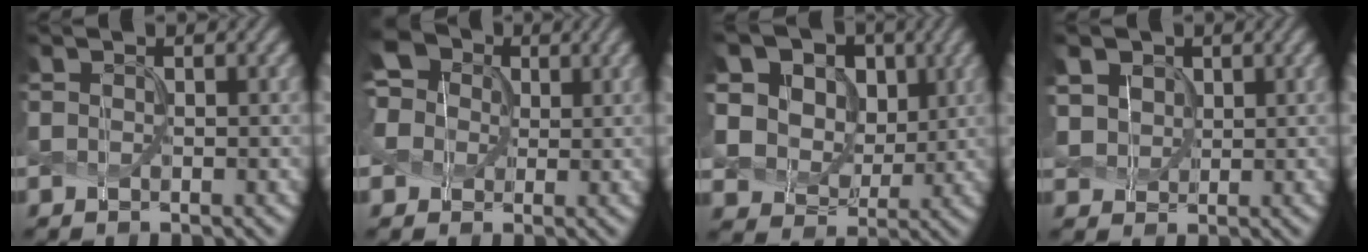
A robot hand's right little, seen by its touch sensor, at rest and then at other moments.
{"total": 8.1, "force": [2.7, 6.7, 3.5], "torque": [-0.078, 0.038, 0.028]}
{"total": 14.6, "force": [6.0, 11.6, 6.4], "torque": [-0.173, 0.023, 0.127]}
{"total": 4.3, "force": [2.3, 3.3, 1.7], "torque": [-0.078, 0.008, 0.050]}